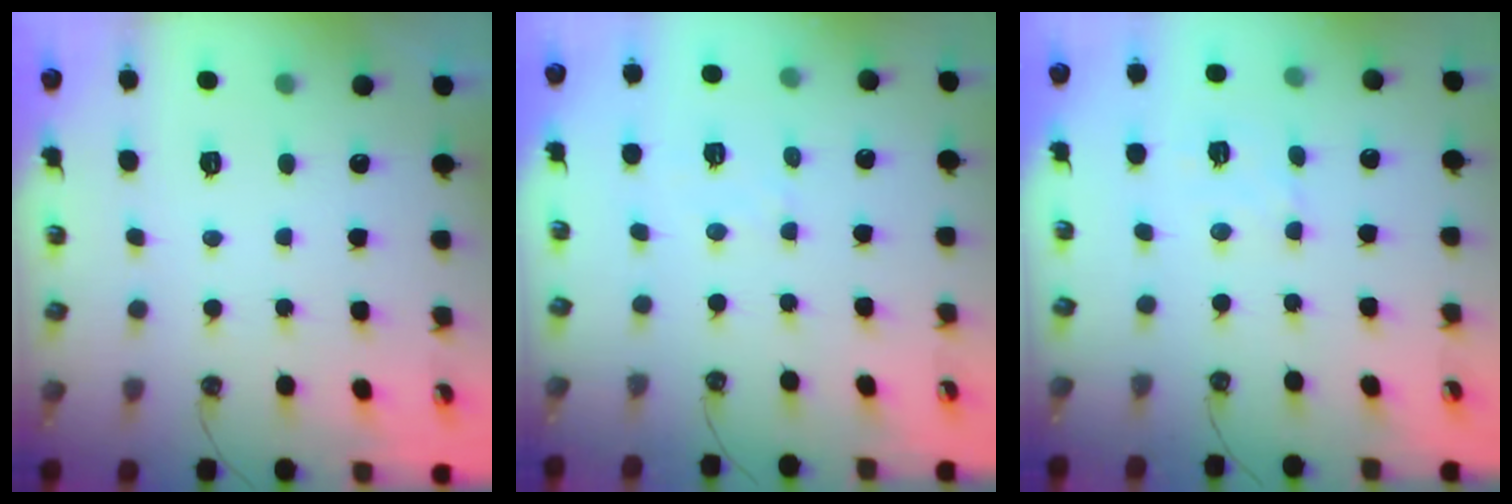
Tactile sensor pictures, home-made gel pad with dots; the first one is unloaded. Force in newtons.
{"total": 2.5, "press": 2.5, "slide": 0.4}
{"total": 3.2, "press": 3.2, "slide": 0.6}